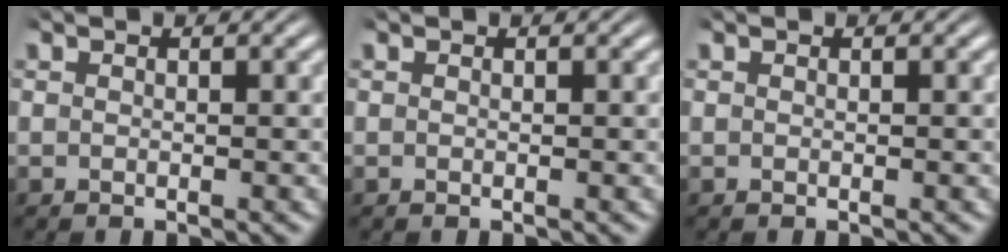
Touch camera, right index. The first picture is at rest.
{"total": 0.0}
{"total": 0.0}